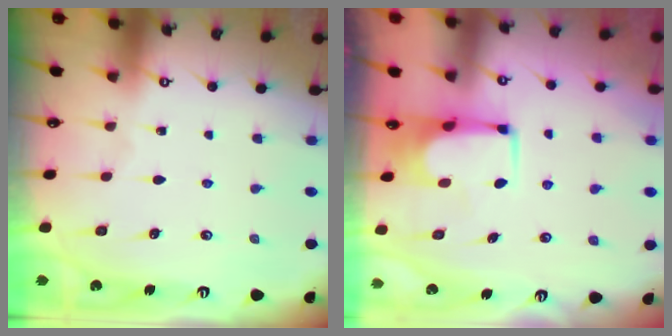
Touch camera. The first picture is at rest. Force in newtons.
{"total": 1.6, "press": 1.5, "slide": 0.3}